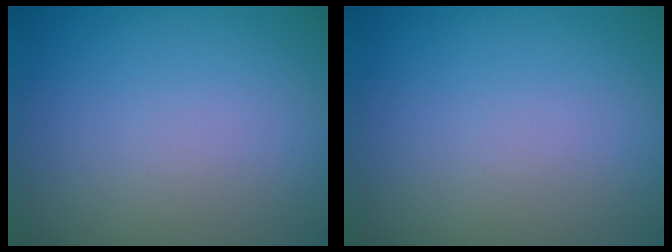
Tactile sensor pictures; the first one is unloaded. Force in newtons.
{"total": 0.0}